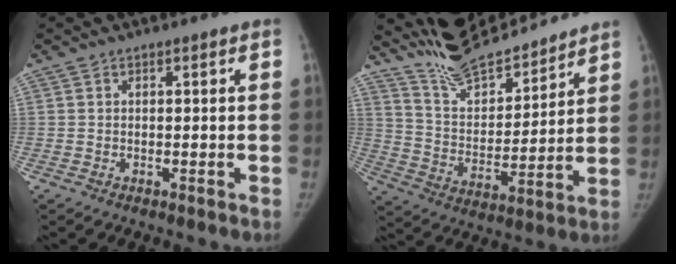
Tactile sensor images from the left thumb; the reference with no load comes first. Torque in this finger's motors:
{"motor_torque": [0.24, -0.42, -0.42, -0.60, 0.07]}